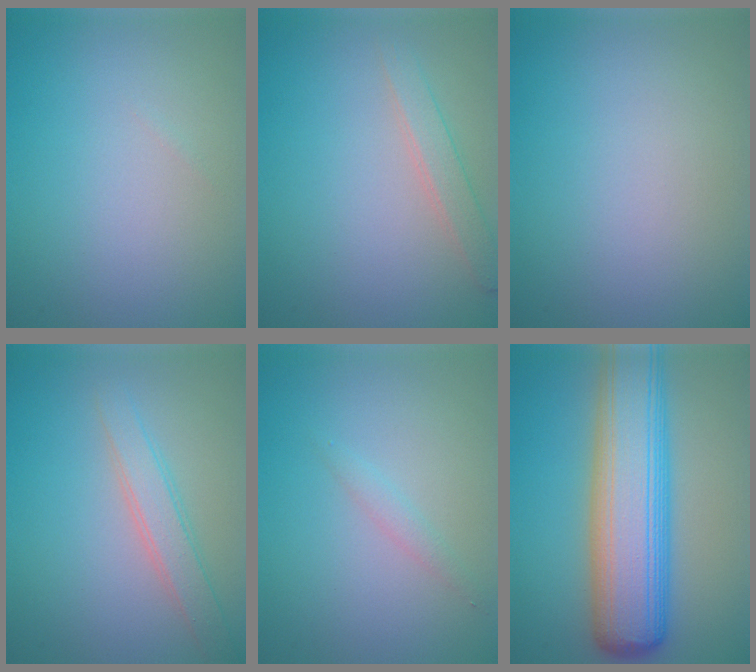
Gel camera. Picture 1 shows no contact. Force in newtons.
{"total": 2.1, "press": 2.1, "slide": 0.1}
{"total": 0.0}
{"total": 2.8, "press": 2.8, "slide": 0.2}
{"total": 1.0, "press": 1.0, "slide": 0.0}
{"total": 11.2, "press": 11.2, "slide": 0.4}